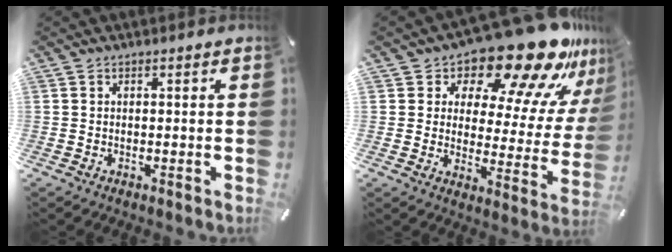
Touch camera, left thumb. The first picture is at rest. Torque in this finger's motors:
{"motor_torque": [2.51, 2.50, 1.47, -1.30, 0.08]}